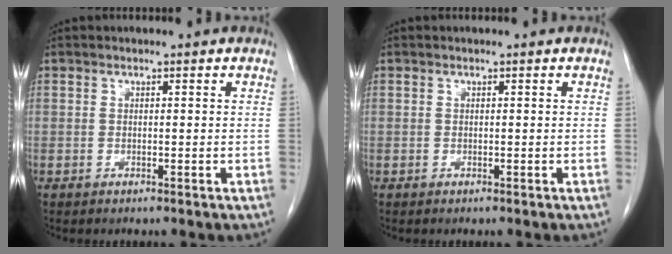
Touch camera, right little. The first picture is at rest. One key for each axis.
{"total": 0.0}